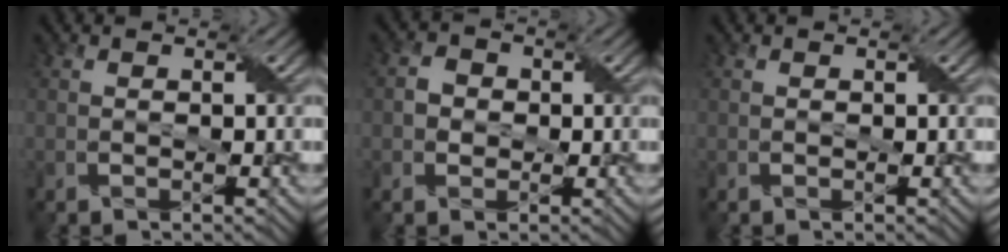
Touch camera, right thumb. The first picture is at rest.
{"total": 2.3, "force": [-0.2, 2.2, 0.7], "torque": [-0.017, 0.001, -0.007]}
{"total": 0.0}